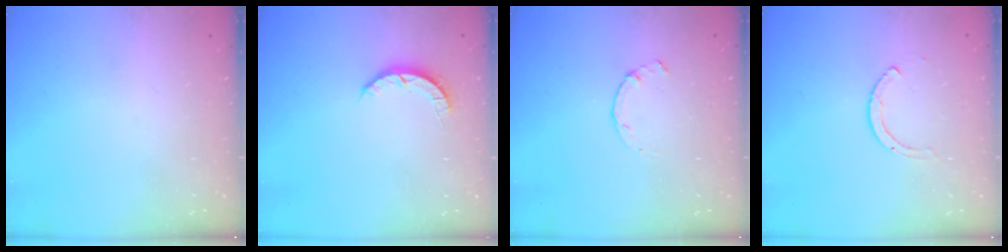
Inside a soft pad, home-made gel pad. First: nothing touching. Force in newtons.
{"total": 2.7, "press": 2.7, "slide": 0.4}
{"total": 0.9, "press": 0.9, "slide": 0.3}
{"total": 2.0, "press": 1.9, "slide": 0.3}